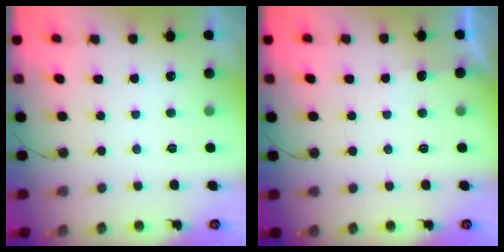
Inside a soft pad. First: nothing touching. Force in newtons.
{"total": 2.2, "press": 2.2, "slide": 0.3}